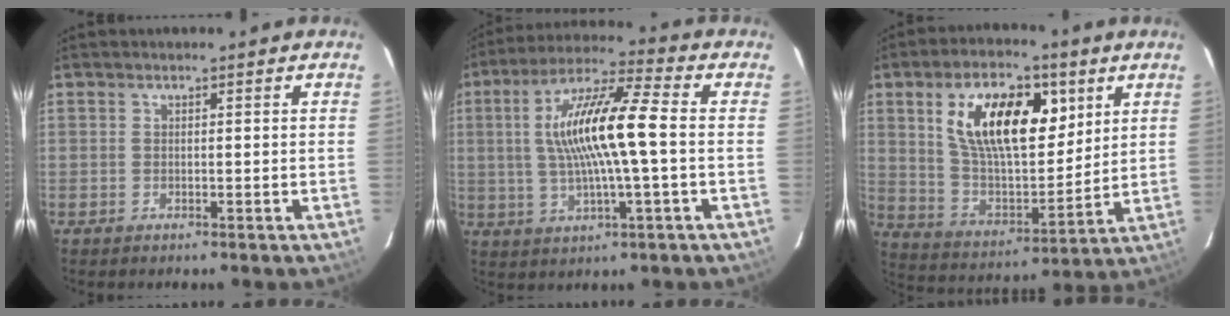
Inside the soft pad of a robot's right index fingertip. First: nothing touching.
{"total": 14.8, "force": [0.5, 1.9, 14.7], "torque": [-0.276, 0.016, 0.006]}
{"total": 19.4, "force": [7.4, 9.3, 15.3], "torque": [-0.270, 0.011, 0.137]}